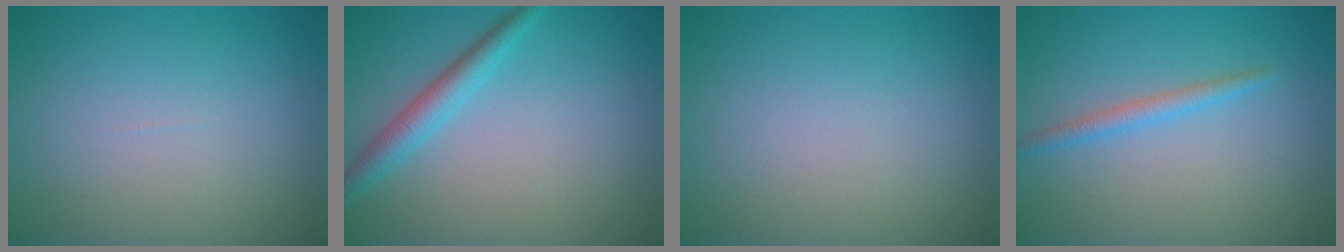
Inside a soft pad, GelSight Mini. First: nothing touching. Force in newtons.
{"total": 2.6, "press": 2.6, "slide": 0.0}
{"total": 0.0}
{"total": 1.6, "press": 1.6, "slide": 0.1}